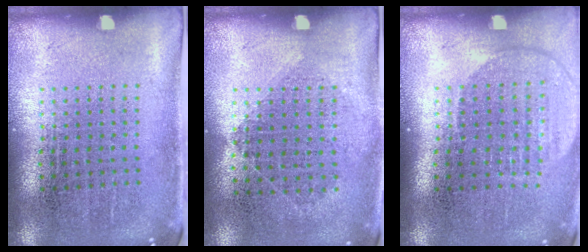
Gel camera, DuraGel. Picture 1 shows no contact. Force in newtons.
{"total": 1.0, "press": 0.9, "slide": 0.5}
{"total": 1.8, "press": 1.5, "slide": 0.9}